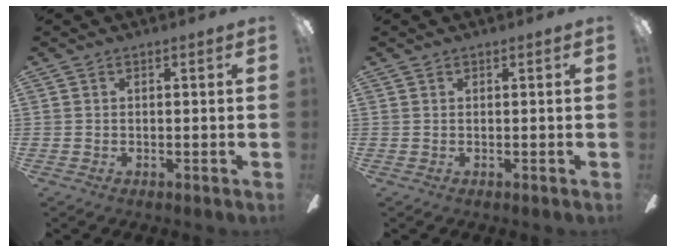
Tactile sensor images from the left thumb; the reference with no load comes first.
{"total": 0.0}